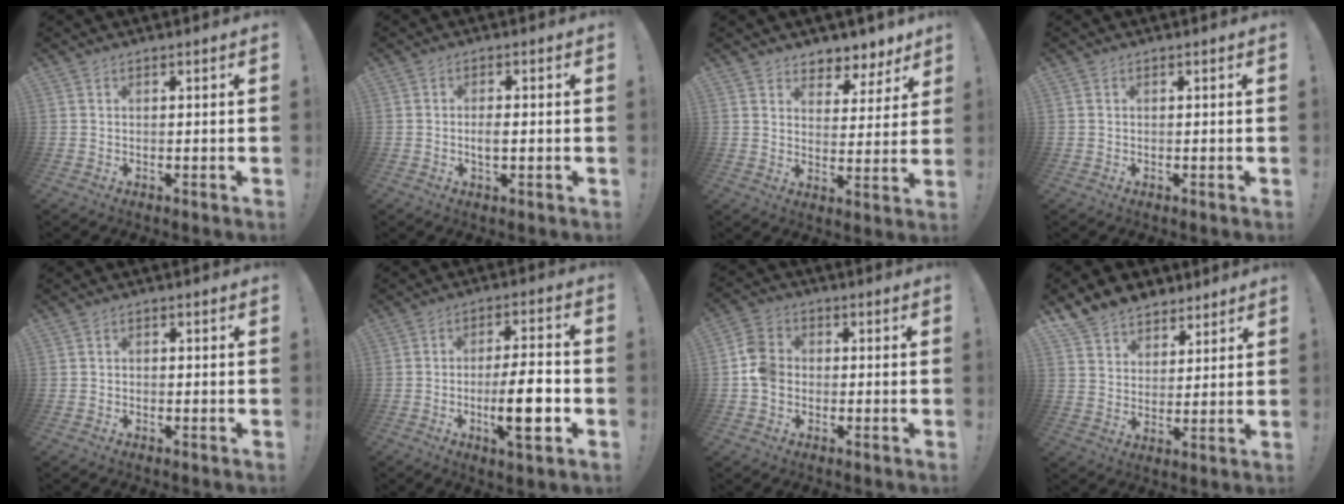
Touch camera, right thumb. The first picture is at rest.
{"total": 3.0, "force": [-0.7, 1.1, 2.7], "torque": [-0.042, 0.001, -0.013]}
{"total": 5.7, "force": [4.7, 3.0, 1.1], "torque": [-0.006, -0.050, 0.086]}
{"total": 0.0}
{"total": 1.4, "force": [-1.1, 0.8, 0.5], "torque": [-0.007, 0.007, -0.020]}
{"total": 13.9, "force": [-4.0, 3.1, 12.9], "torque": [-0.195, 0.000, -0.067]}
{"total": 8.0, "force": [-1.9, 6.3, 4.5], "torque": [-0.091, 0.025, -0.032]}
{"total": 8.7, "force": [6.9, 5.2, 1.3], "torque": [-0.034, -0.047, 0.140]}